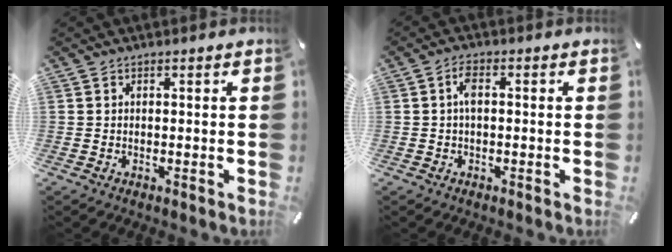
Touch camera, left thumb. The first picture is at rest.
{"total": 2.8, "force": [0.3, 1.2, 2.5], "torque": [-0.052, 0.006, 0.003]}